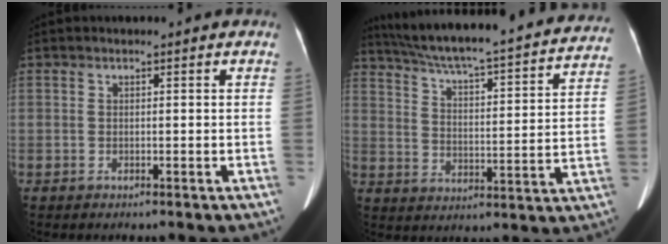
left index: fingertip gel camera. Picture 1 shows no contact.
{"total": 31.4, "force": [28.2, 3.3, 13.4], "torque": [-0.221, -0.044, 0.364]}